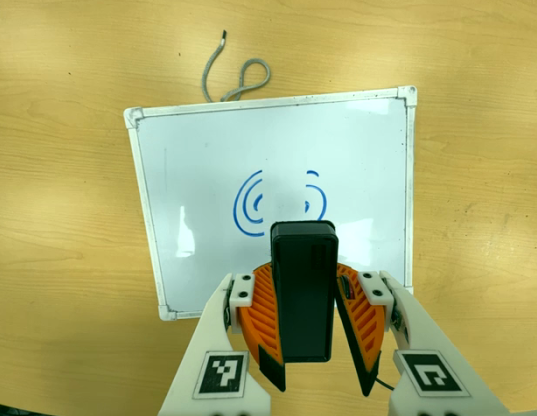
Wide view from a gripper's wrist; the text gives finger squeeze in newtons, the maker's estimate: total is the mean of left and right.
{"total": 9.3, "left": 9.0, "right": 9.7}